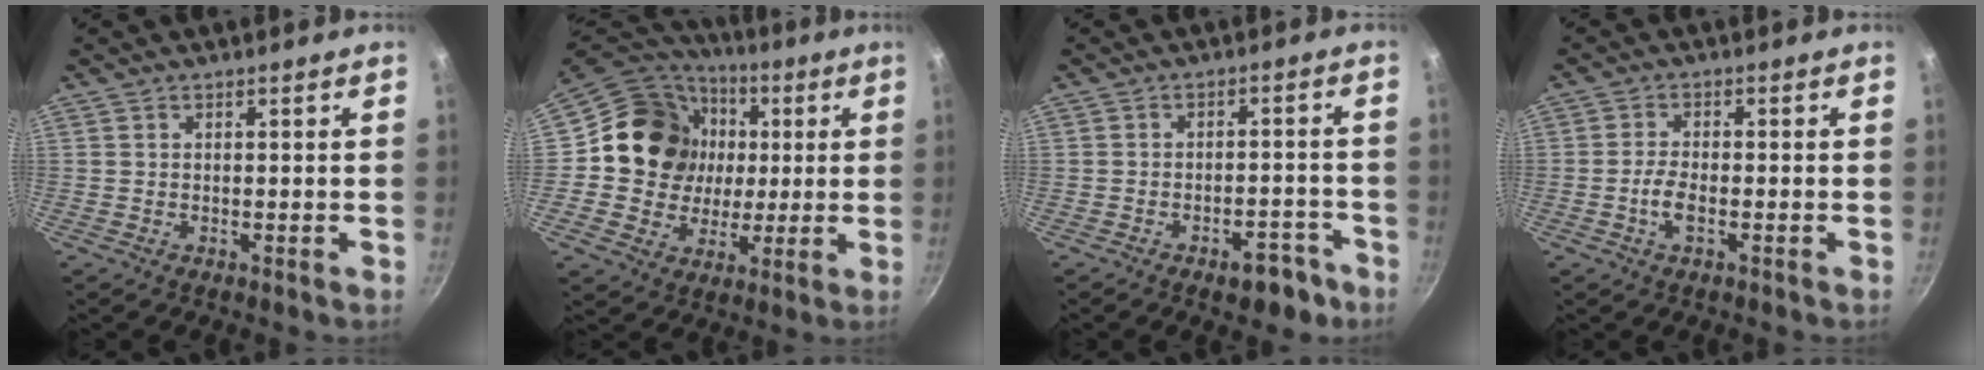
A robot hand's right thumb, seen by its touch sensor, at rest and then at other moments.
{"total": 17.8, "force": [2.1, 16.0, 7.5], "torque": [-0.113, 0.014, 0.032]}
{"total": 6.5, "force": [-4.0, 3.3, 4.0], "torque": [-0.024, 0.038, -0.040]}
{"total": 3.8, "force": [-1.3, 1.7, 3.2], "torque": [-0.069, 0.009, -0.028]}